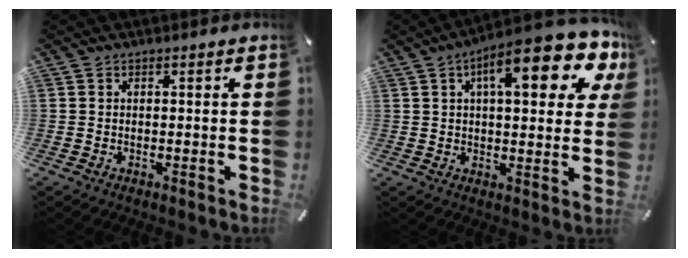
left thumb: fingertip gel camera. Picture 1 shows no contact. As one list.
[{"total": 16.7, "force": [7.9, 5.7, 13.5], "torque": [-0.203, -0.026, 0.121]}]